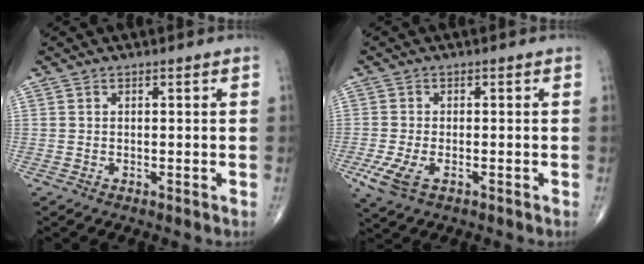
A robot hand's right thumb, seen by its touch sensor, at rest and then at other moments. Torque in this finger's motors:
{"motor_torque": [2.79, 2.13, -0.03, -0.15, 0.02]}